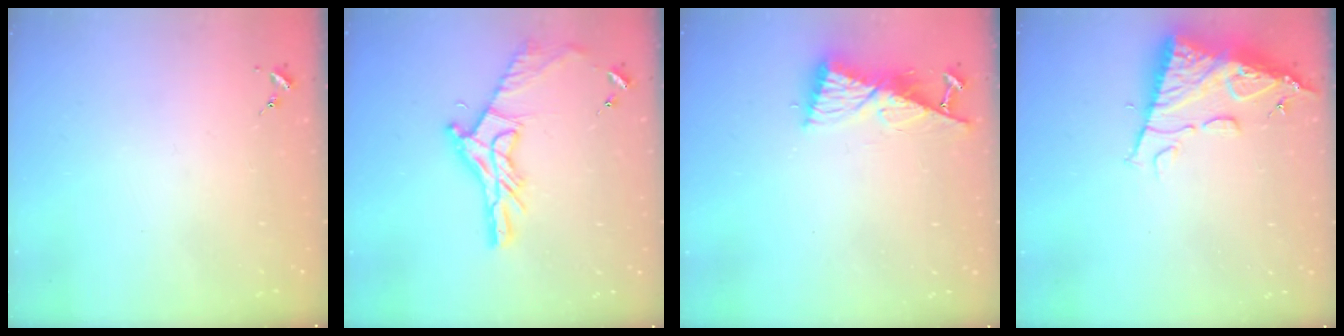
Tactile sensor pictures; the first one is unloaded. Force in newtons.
{"total": 16.0, "press": 16.0, "slide": 1.1}
{"total": 10.5, "press": 10.4, "slide": 1.2}
{"total": 12.3, "press": 12.2, "slide": 1.1}